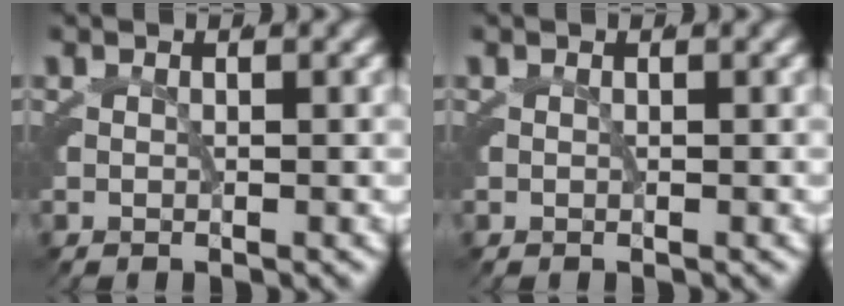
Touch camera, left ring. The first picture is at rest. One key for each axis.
{"total": 0.0}